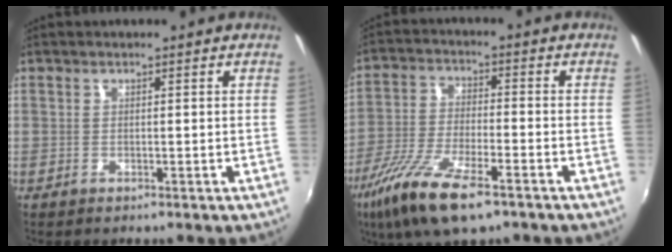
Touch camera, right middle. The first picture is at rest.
{"total": 14.0, "force": [-8.7, 3.9, 10.2], "torque": [-0.219, -0.036, -0.171]}